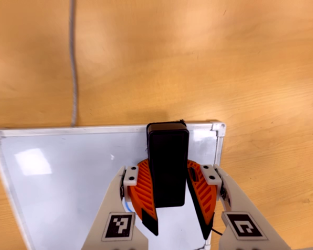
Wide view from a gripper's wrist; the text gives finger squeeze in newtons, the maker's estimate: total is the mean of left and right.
{"total": 11.6, "left": 13.3, "right": 9.9}